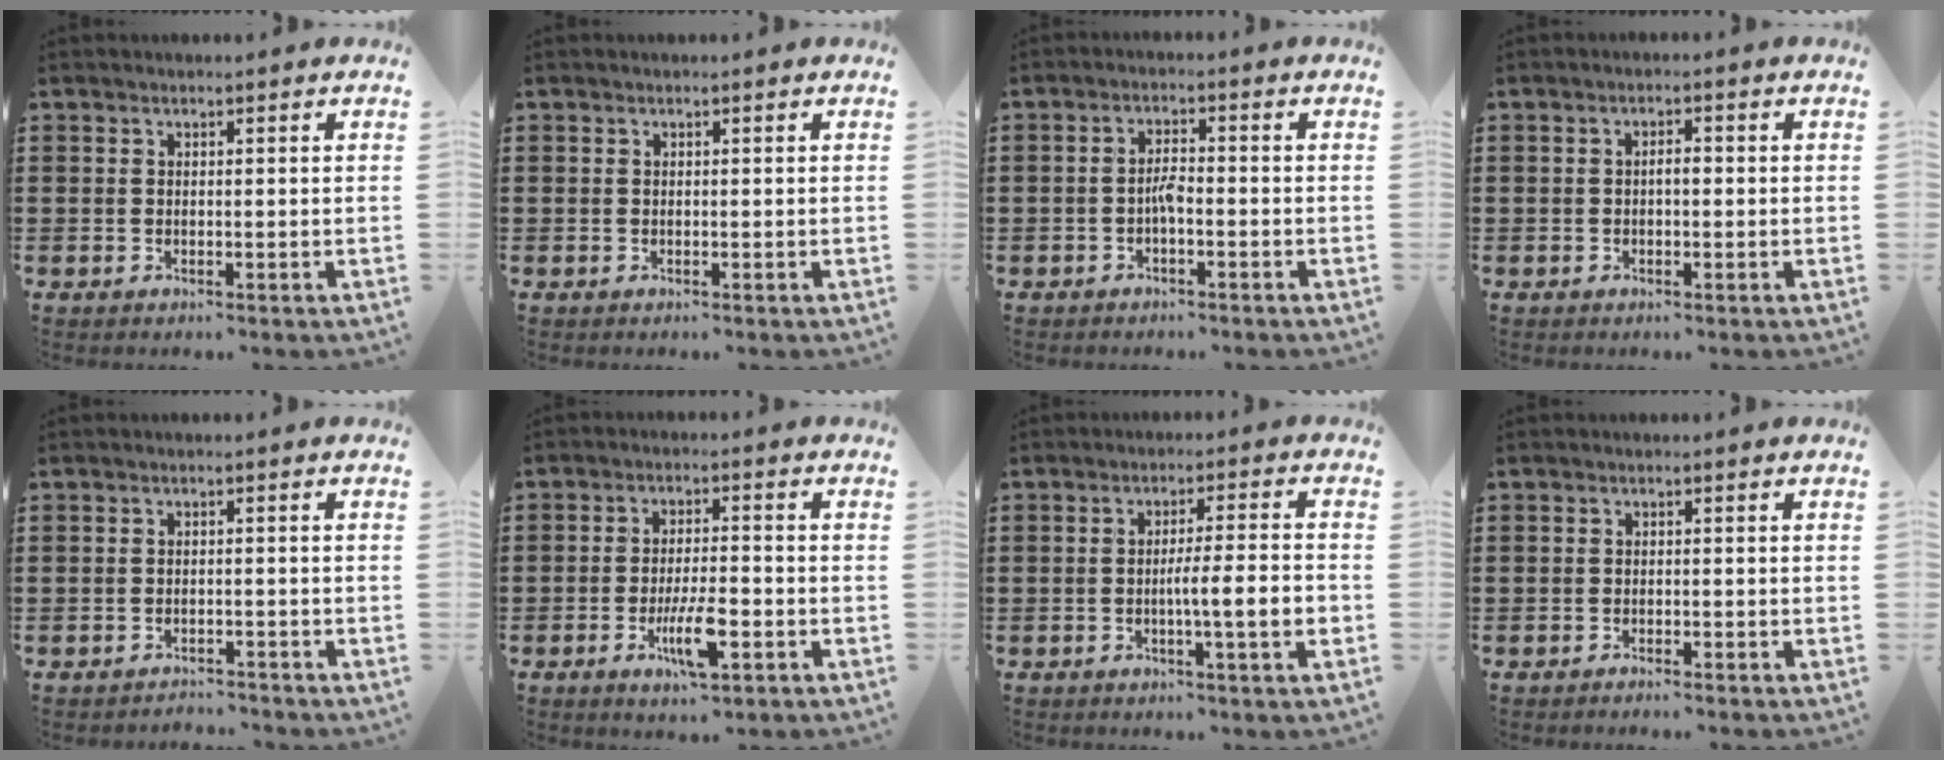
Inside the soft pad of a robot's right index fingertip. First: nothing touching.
{"total": 0.0}
{"total": 2.5, "force": [-1.0, 0.5, 2.3], "torque": [-0.050, 0.002, -0.022]}
{"total": 1.7, "force": [-0.2, 0.6, 1.6], "torque": [-0.030, 0.002, -0.005]}
{"total": 1.8, "force": [-1.8, 0.2, 0.0], "torque": [-0.006, 0.000, -0.040]}
{"total": 7.1, "force": [-2.9, 1.9, 6.3], "torque": [-0.127, -0.011, -0.052]}
{"total": 6.6, "force": [-1.5, 0.3, 6.4], "torque": [-0.108, -0.004, -0.029]}
{"total": 0.9, "force": [-0.9, 0.0, 0.1], "torque": [-0.005, 0.000, -0.019]}